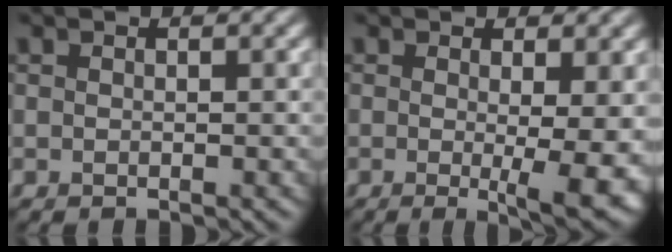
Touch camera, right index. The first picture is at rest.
{"total": 6.1, "force": [-0.5, 1.3, 5.9], "torque": [-0.078, -0.017, -0.004]}